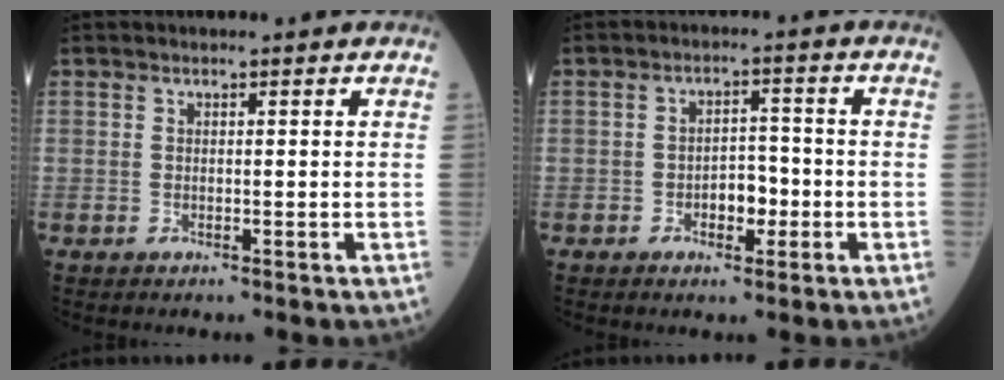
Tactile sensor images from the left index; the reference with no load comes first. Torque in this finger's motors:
{"motor_torque": [0.21, -0.10, 0.07, 0.02]}